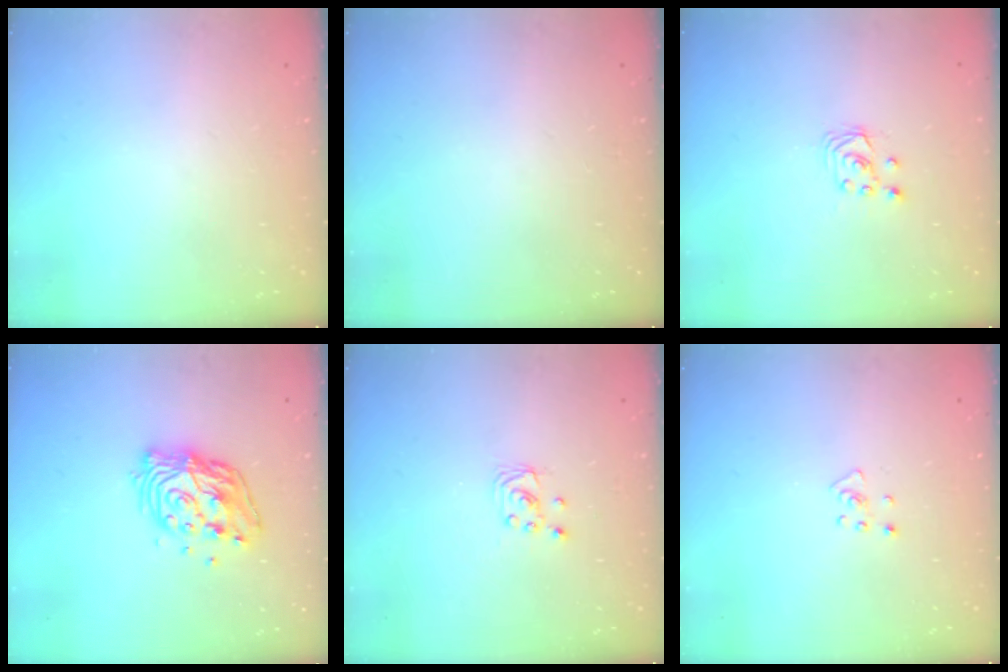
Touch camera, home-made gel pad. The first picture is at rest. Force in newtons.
{"total": 0.0}
{"total": 2.6, "press": 2.6, "slide": 0.3}
{"total": 13.7, "press": 13.7, "slide": 1.2}
{"total": 2.2, "press": 2.2, "slide": 0.2}
{"total": 3.6, "press": 3.6, "slide": 0.2}